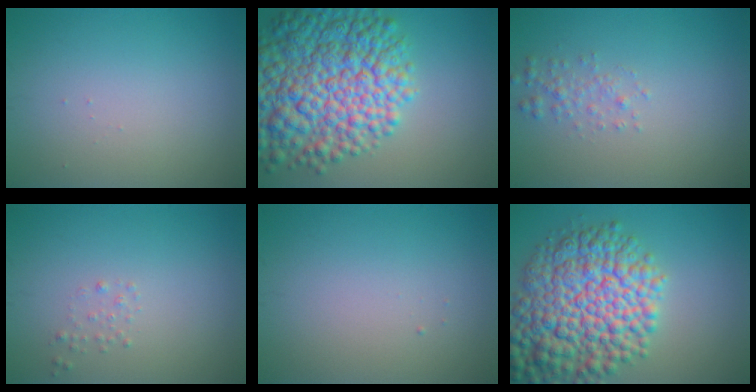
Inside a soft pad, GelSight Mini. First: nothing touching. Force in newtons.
{"total": 12.4, "press": 12.4, "slide": 0.5}
{"total": 1.4, "press": 1.4, "slide": 0.0}
{"total": 0.6, "press": 0.6, "slide": 0.1}
{"total": 0.0}
{"total": 11.5, "press": 11.5, "slide": 0.4}